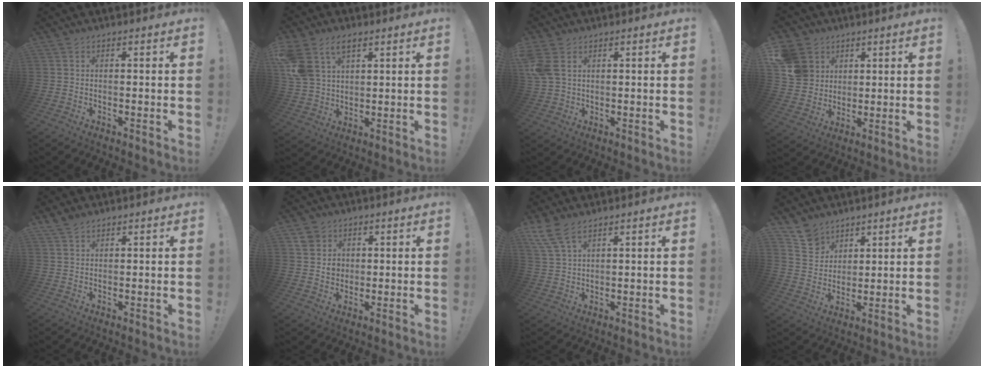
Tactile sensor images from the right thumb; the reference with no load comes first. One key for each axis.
{"total": 10.7, "fx": 5.8, "fy": 7.0, "fz": 5.6, "tx": -0.126, "ty": -0.019, "tz": 0.118}
{"total": 6.1, "fx": 2.5, "fy": 4.0, "fz": 3.8, "tx": -0.084, "ty": -0.003, "tz": 0.051}
{"total": 10.9, "fx": 4.0, "fy": 9.6, "fz": 3.2, "tx": -0.056, "ty": -0.016, "tz": 0.087}
{"total": 2.4, "fx": 2.1, "fy": 1.0, "fz": 0.7, "tx": -0.007, "ty": -0.013, "tz": 0.039}
{"total": 5.5, "fx": 2.0, "fy": 5.1, "fz": 1.1, "tx": -0.015, "ty": -0.007, "tz": 0.038}
{"total": 6.9, "fx": 5.1, "fy": 2.4, "fz": 4.0, "tx": -0.081, "ty": -0.021, "tz": 0.099}
{"total": 8.6, "fx": 6.4, "fy": 5.5, "fz": 1.6, "tx": -0.029, "ty": -0.044, "tz": 0.128}